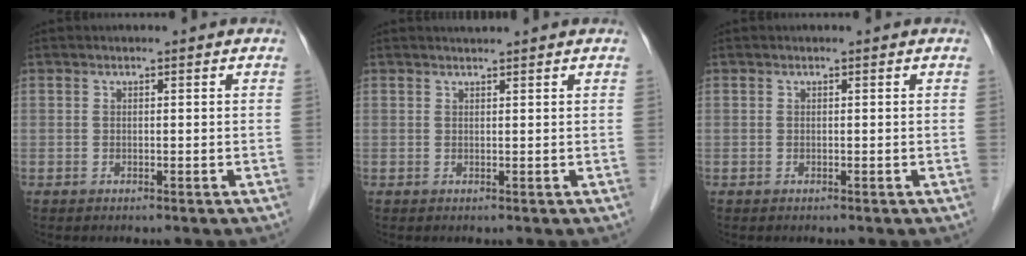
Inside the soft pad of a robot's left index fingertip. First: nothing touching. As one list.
[{"total": 1.7, "force": [1.6, -0.4, 0.4], "torque": [-0.008, 0.012, 0.029]}, {"total": 0.0}]